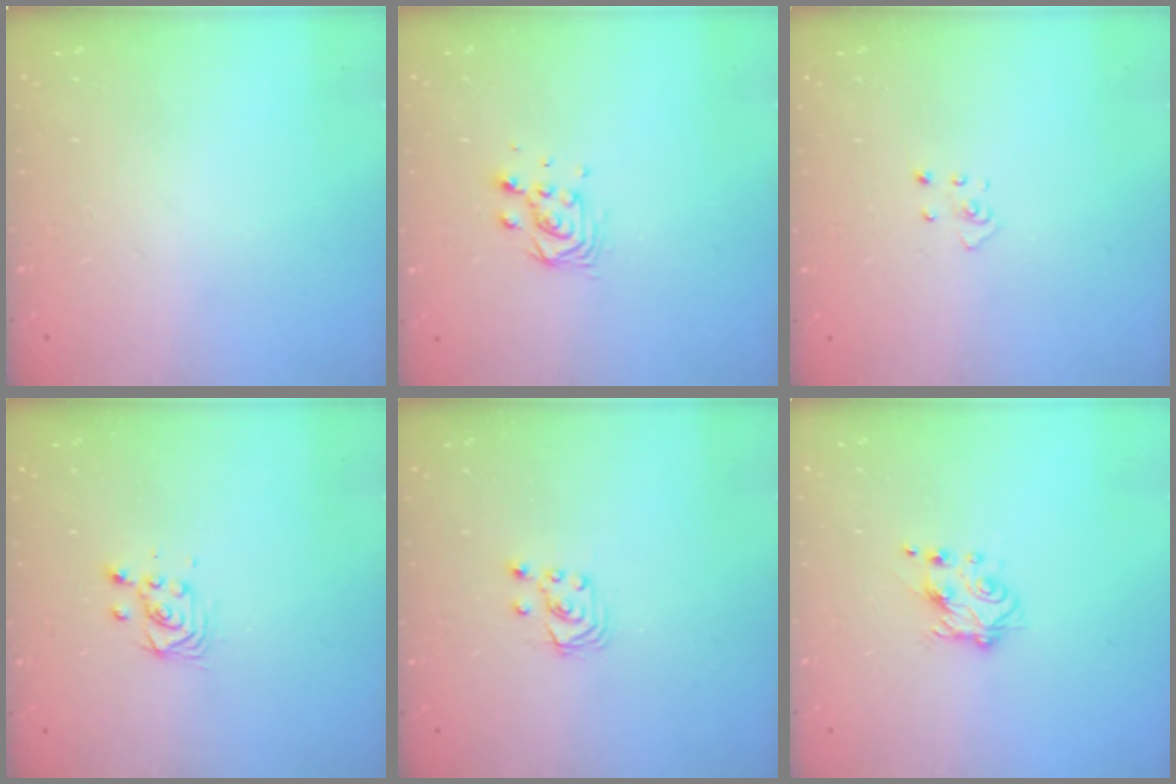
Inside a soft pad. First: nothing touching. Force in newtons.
{"total": 5.2, "press": 5.2, "slide": 0.3}
{"total": 2.9, "press": 2.9, "slide": 0.2}
{"total": 3.1, "press": 3.1, "slide": 0.3}
{"total": 2.6, "press": 2.6, "slide": 0.3}
{"total": 5.6, "press": 5.6, "slide": 0.8}